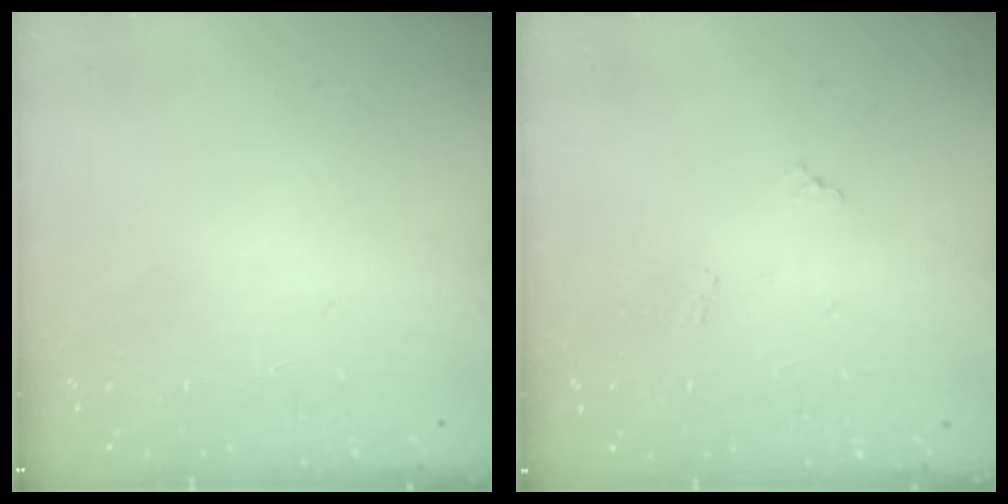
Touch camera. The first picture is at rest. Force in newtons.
{"total": 5.5, "press": 5.5, "slide": 0.3}